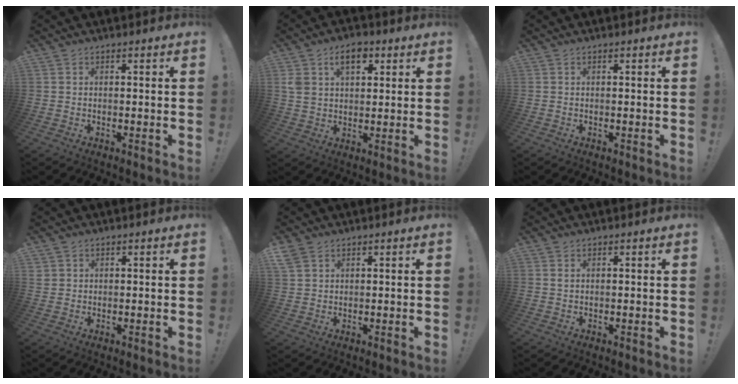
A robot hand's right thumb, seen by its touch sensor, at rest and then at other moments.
{"total": 8.4, "force": [3.8, 5.5, 5.0], "torque": [-0.090, 0.004, 0.072]}
{"total": 0.0}
{"total": 1.4, "force": [0.8, 1.2, 0.3], "torque": [-0.006, 0.000, 0.015]}
{"total": 3.6, "force": [2.6, 2.0, 1.5], "torque": [-0.026, -0.011, 0.050]}
{"total": 0.8, "force": [0.4, 0.4, 0.6], "torque": [-0.009, 0.001, 0.005]}